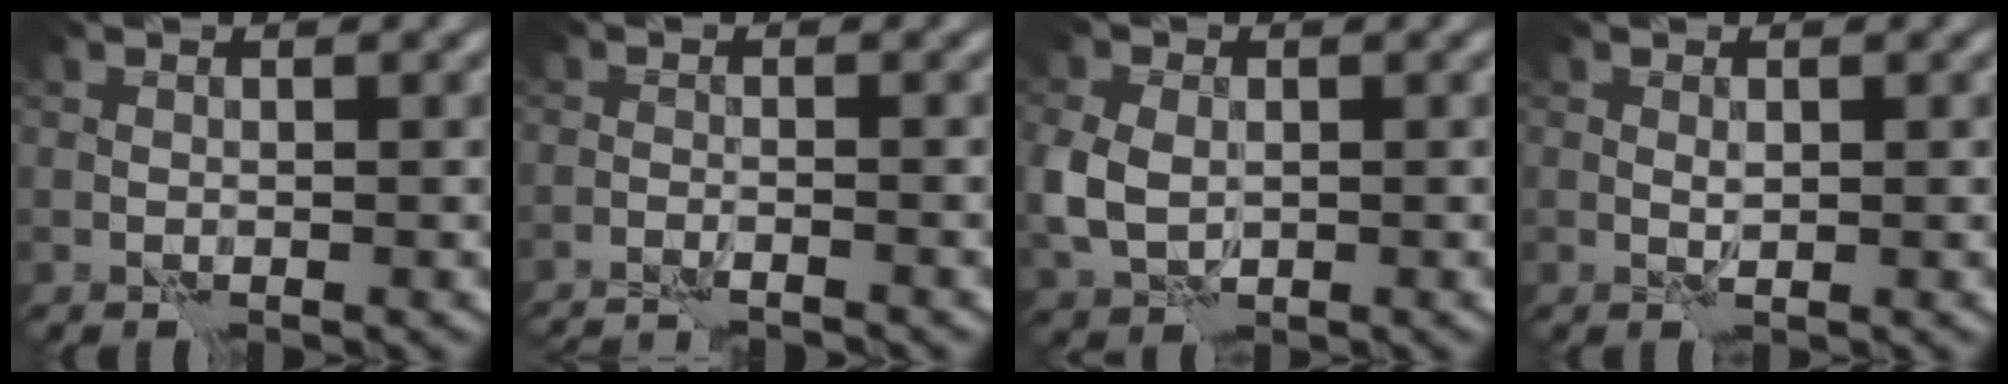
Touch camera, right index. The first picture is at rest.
{"total": 3.6, "force": [-3.5, 0.2, 0.8], "torque": [-0.014, 0.002, -0.052]}
{"total": 4.5, "force": [-0.2, 3.3, 3.0], "torque": [-0.080, -0.004, -0.008]}
{"total": 0.7, "force": [0.5, 0.2, 0.5], "torque": [-0.013, -0.002, 0.009]}